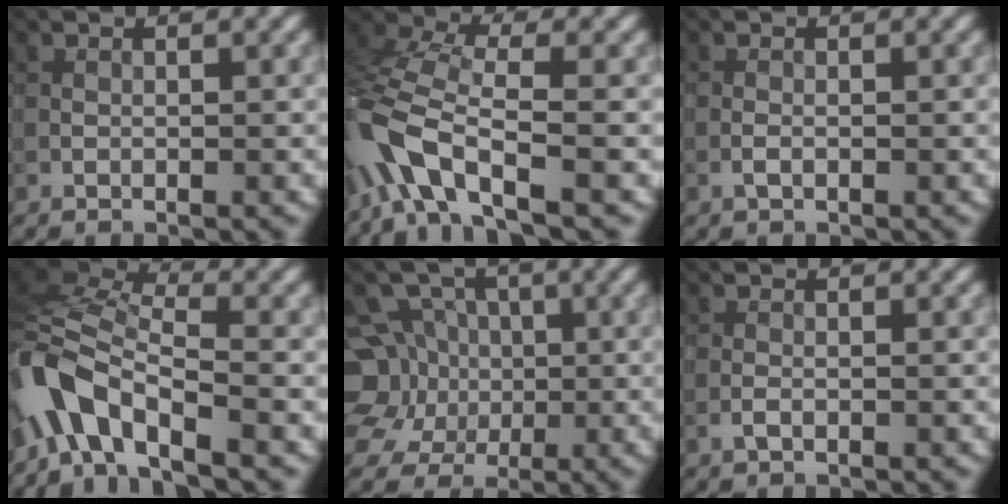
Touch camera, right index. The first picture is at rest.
{"total": 7.9, "force": [-3.9, 3.3, 5.9], "torque": [-0.132, 0.007, -0.092]}
{"total": 0.7, "force": [-0.3, 0.2, 0.6], "torque": [-0.013, 0.001, -0.006]}
{"total": 8.8, "force": [-5.1, 3.4, 6.3], "torque": [-0.122, 0.006, -0.114]}
{"total": 10.4, "force": [-0.3, 9.5, 4.2], "torque": [-0.097, 0.025, -0.049]}
{"total": 0.7, "force": [-0.4, 0.3, 0.6], "torque": [-0.013, 0.002, -0.009]}